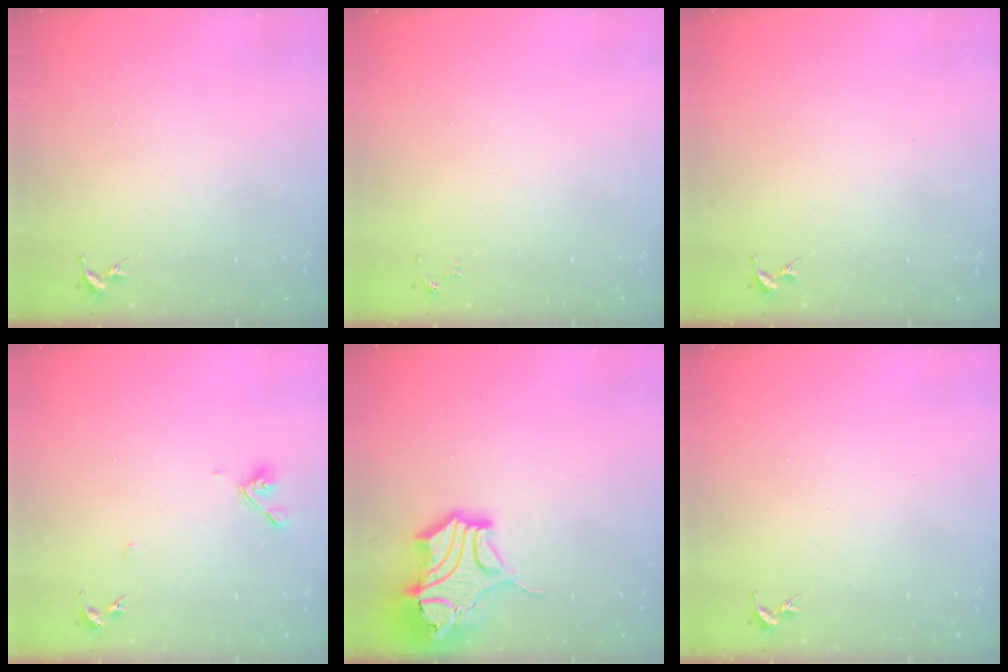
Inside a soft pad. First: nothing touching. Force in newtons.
{"total": 3.3, "press": 3.3, "slide": 0.5}
{"total": 0.0}
{"total": 7.5, "press": 7.3, "slide": 1.6}
{"total": 19.8, "press": 19.6, "slide": 2.6}
{"total": 0.0}